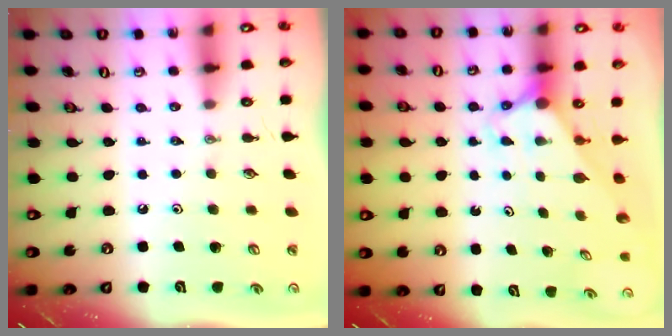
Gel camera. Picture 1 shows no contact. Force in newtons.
{"total": 2.7, "press": 2.7, "slide": 0.0}